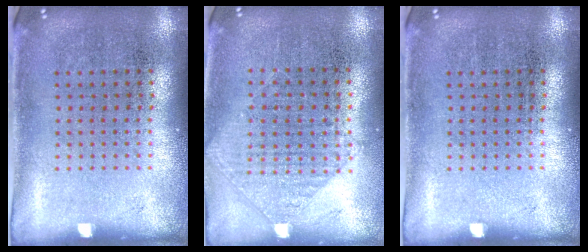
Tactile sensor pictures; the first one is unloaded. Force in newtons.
{"total": 0.9, "press": 0.9, "slide": 0.3}
{"total": 0.0}